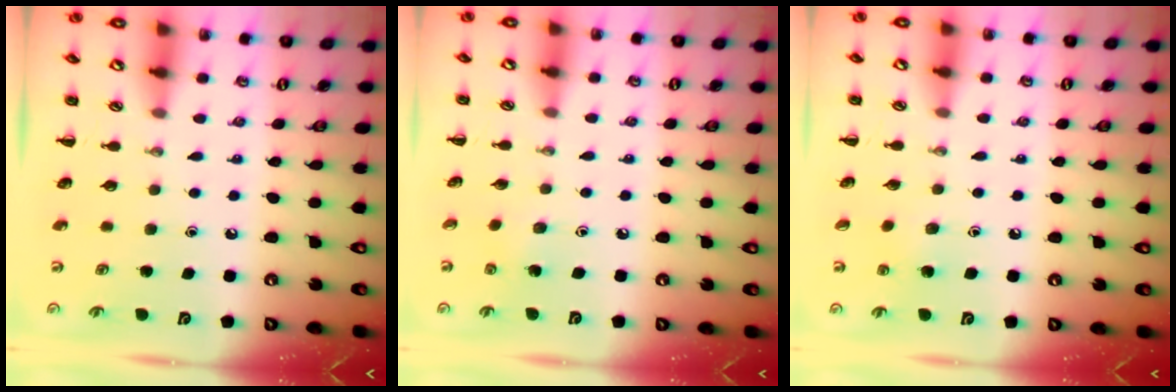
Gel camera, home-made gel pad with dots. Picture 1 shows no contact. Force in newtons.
{"total": 2.7, "press": 2.5, "slide": 0.8}
{"total": 4.3, "press": 4.2, "slide": 1.2}